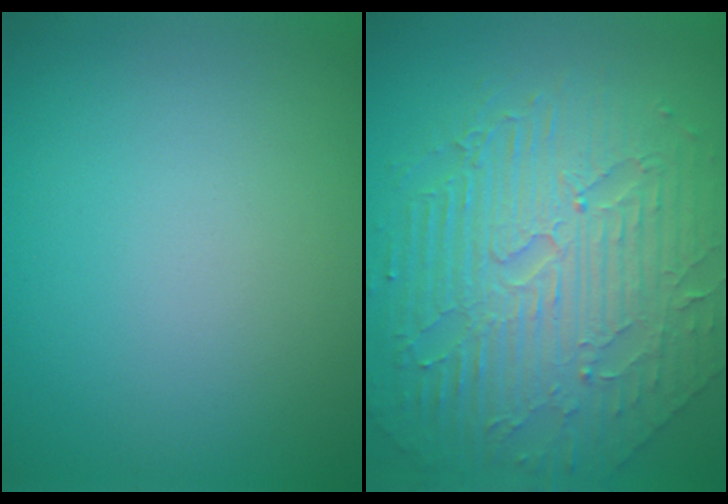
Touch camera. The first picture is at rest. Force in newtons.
{"total": 9.8, "press": 6.5, "slide": 7.3}